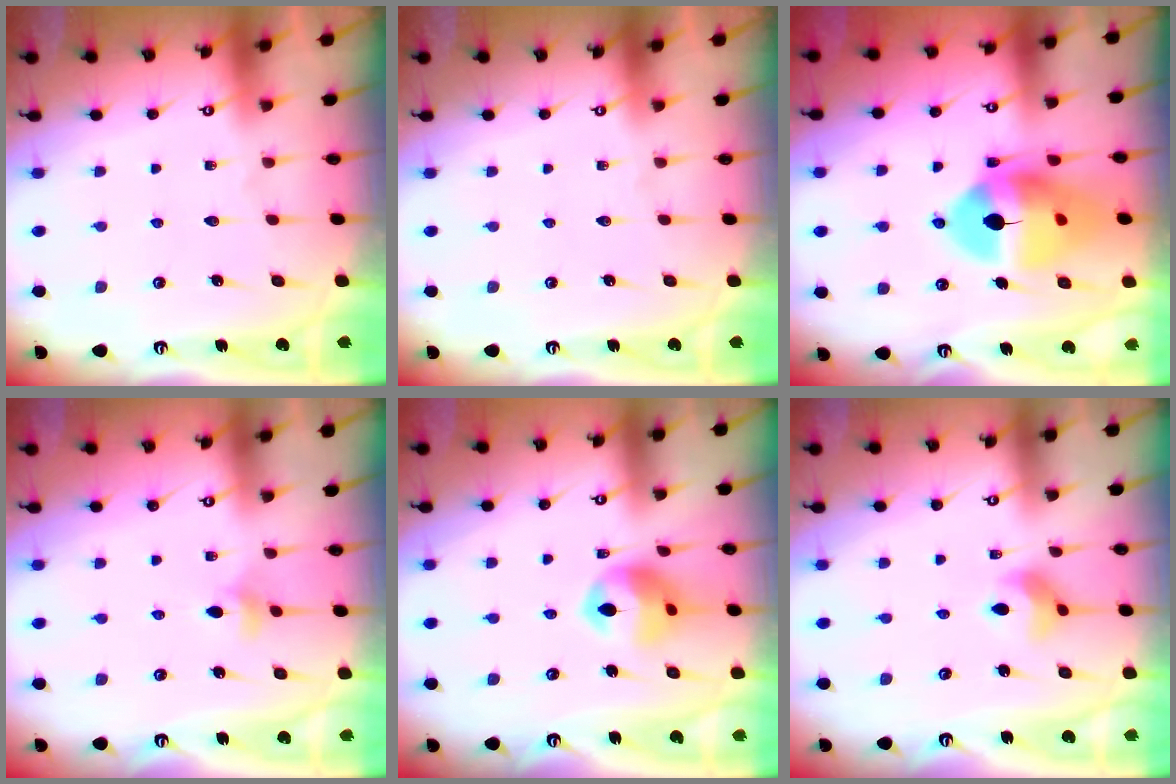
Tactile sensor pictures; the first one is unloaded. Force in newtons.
{"total": 0.0}
{"total": 17.2, "press": 17.1, "slide": 2.2}
{"total": 4.2, "press": 4.1, "slide": 0.9}
{"total": 11.6, "press": 11.5, "slide": 1.7}
{"total": 7.3, "press": 7.2, "slide": 1.5}